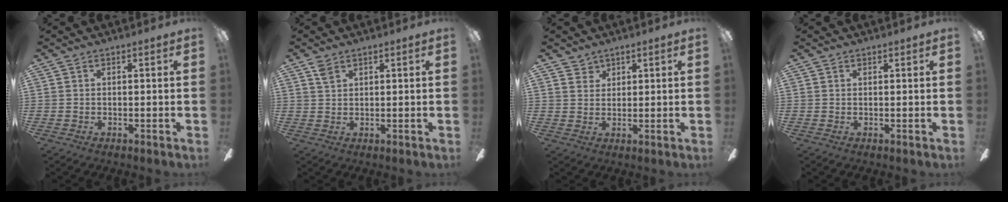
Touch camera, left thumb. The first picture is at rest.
{"total": 2.2, "force": [1.6, 1.1, 1.0], "torque": [-0.024, -0.001, 0.030]}
{"total": 2.8, "force": [2.1, 1.9, 0.1], "torque": [0.008, -0.005, 0.037]}
{"total": 0.6, "force": [0.5, 0.3, -0.1], "torque": [0.002, 0.001, 0.010]}